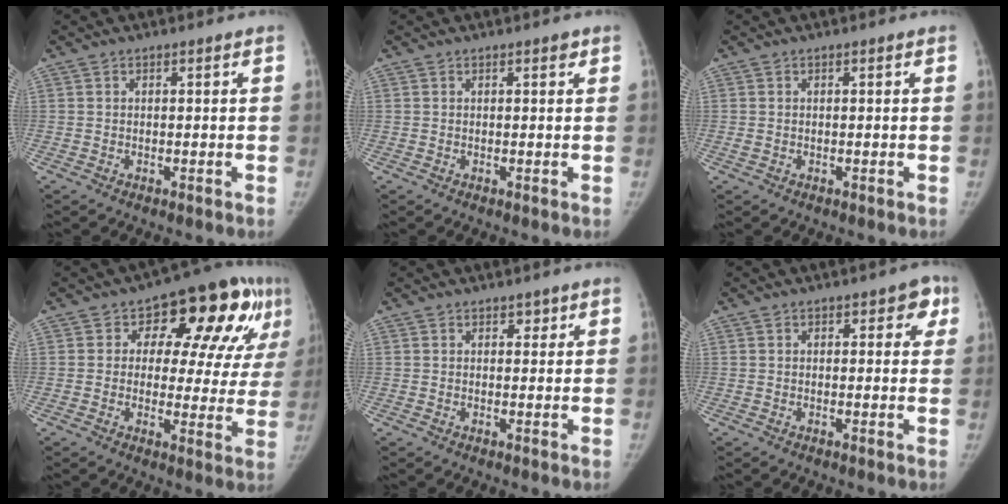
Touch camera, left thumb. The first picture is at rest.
{"total": 0.8, "force": [0.5, 0.4, 0.6], "torque": [-0.002, -0.001, 0.004]}
{"total": 0.8, "force": [-0.2, 0.6, 0.5], "torque": [-0.014, -0.001, -0.002]}
{"total": 18.2, "force": [6.9, 9.4, 14.0], "torque": [-0.125, 0.002, 0.082]}
{"total": 1.3, "force": [0.8, 0.9, 0.4], "torque": [0.010, -0.004, 0.009]}
{"total": 3.7, "force": [1.5, 2.4, 2.4], "torque": [0.009, 0.000, 0.007]}